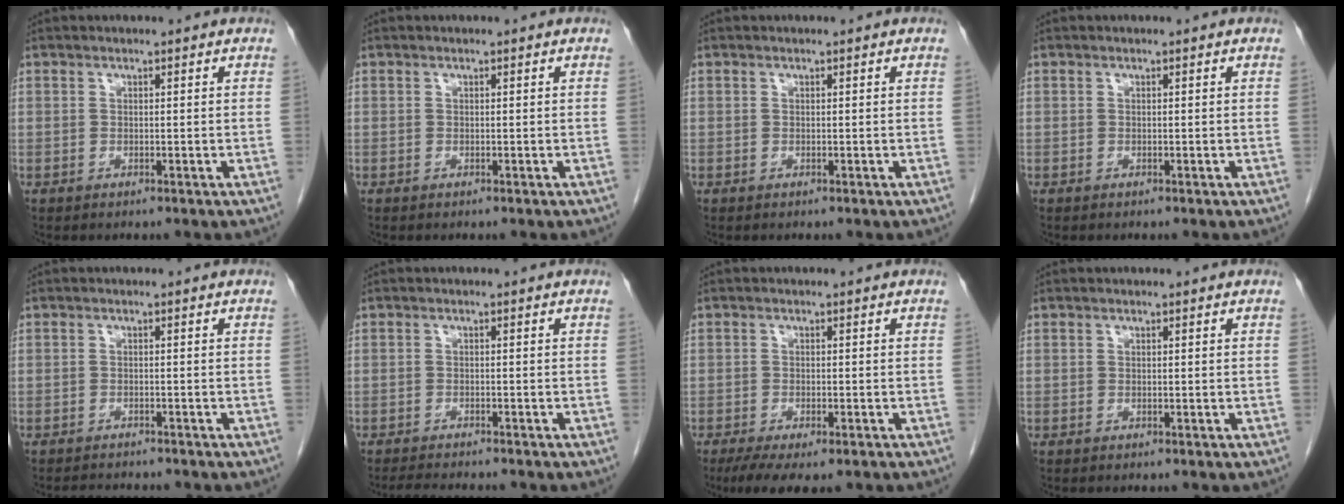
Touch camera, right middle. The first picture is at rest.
{"total": 0.0}
{"total": 0.0}
{"total": 0.0}
{"total": 3.8, "force": [-3.6, 0.6, 1.0], "torque": [-0.014, -0.008, -0.052]}
{"total": 5.2, "force": [-4.8, 0.4, 1.9], "torque": [-0.028, -0.013, -0.073]}
{"total": 7.0, "force": [-4.9, 2.2, 4.4], "torque": [-0.065, -0.014, -0.076]}
{"total": 0.0}